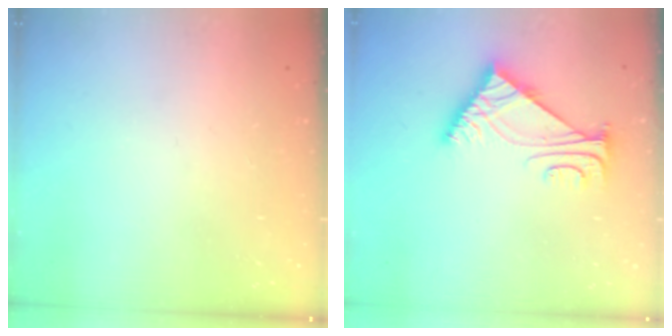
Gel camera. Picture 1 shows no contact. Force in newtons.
{"total": 6.7, "press": 6.7, "slide": 0.8}